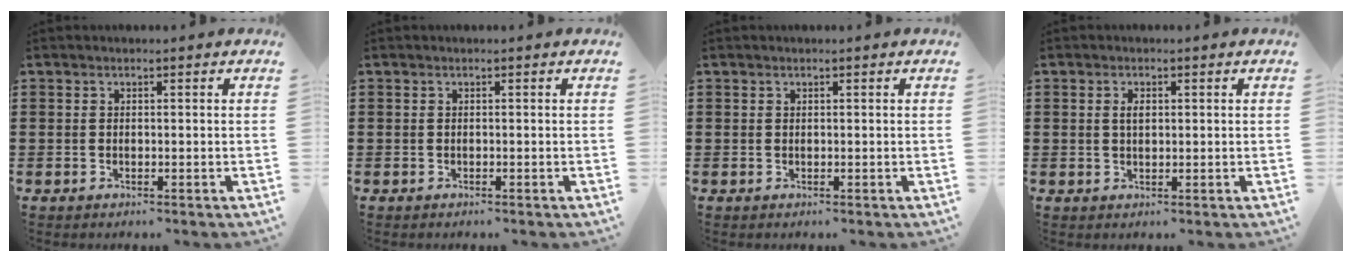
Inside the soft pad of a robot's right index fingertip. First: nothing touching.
{"total": 0.0}
{"total": 0.0}
{"total": 1.7, "force": [0.4, 0.8, 1.5], "torque": [-0.031, 0.006, 0.005]}